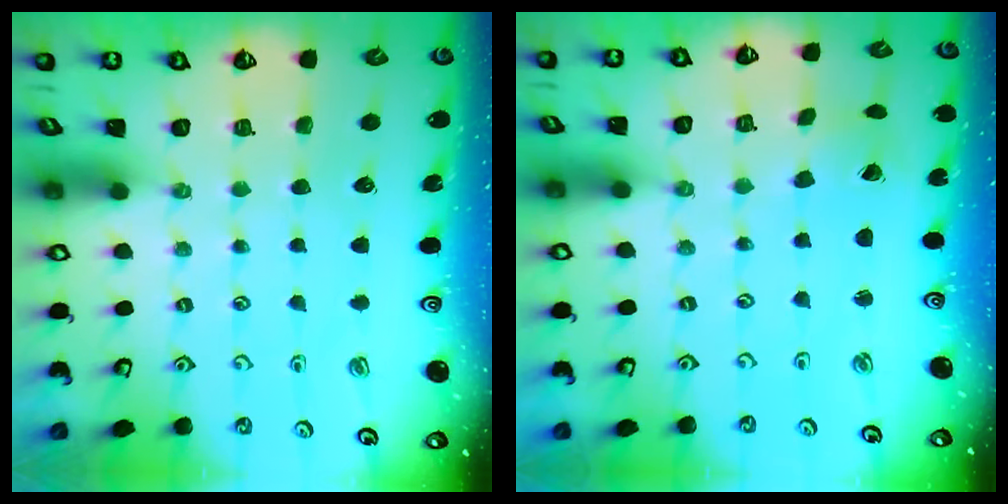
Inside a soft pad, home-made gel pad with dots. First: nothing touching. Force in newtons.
{"total": 1.0, "press": 1.0, "slide": 0.1}